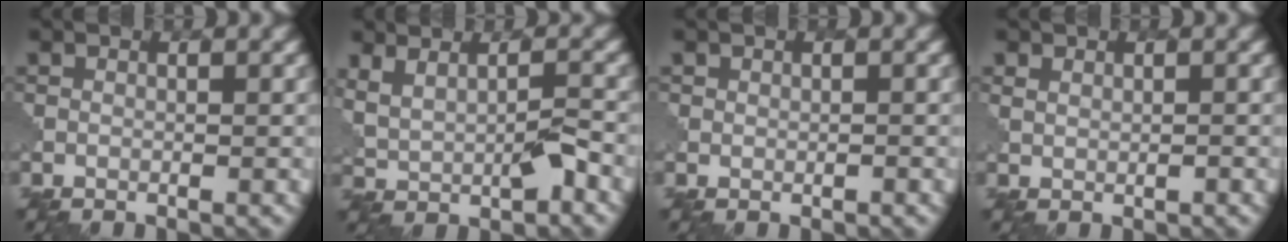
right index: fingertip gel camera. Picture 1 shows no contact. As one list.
[{"total": 3.5, "force": [0.7, 1.5, 3.1], "torque": [-0.071, -0.004, 0.019]}, {"total": 0.8, "force": [0.2, 0.7, 0.3], "torque": [0.000, -0.001, 0.003]}, {"total": 1.3, "force": [0.6, 1.0, 0.7], "torque": [-0.009, -0.001, 0.015]}]